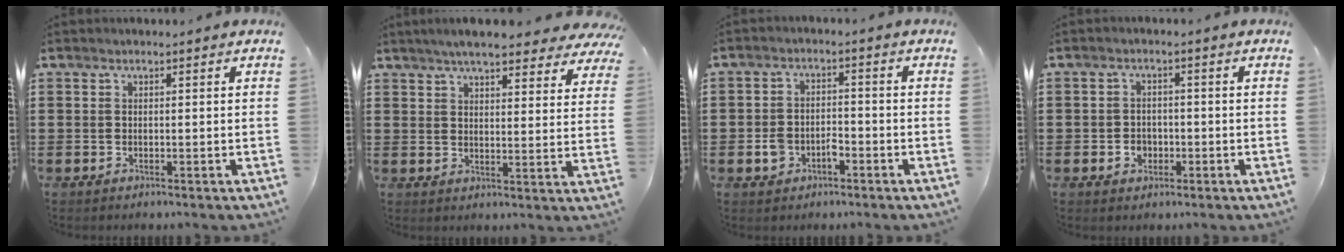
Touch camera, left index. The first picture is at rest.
{"total": 6.4, "force": [5.8, 0.4, 2.8], "torque": [-0.066, -0.017, 0.102]}
{"total": 3.3, "force": [-1.8, 2.1, 1.8], "torque": [-0.034, 0.006, -0.035]}
{"total": 2.3, "force": [-0.8, 1.9, 0.9], "torque": [-0.023, 0.002, -0.020]}